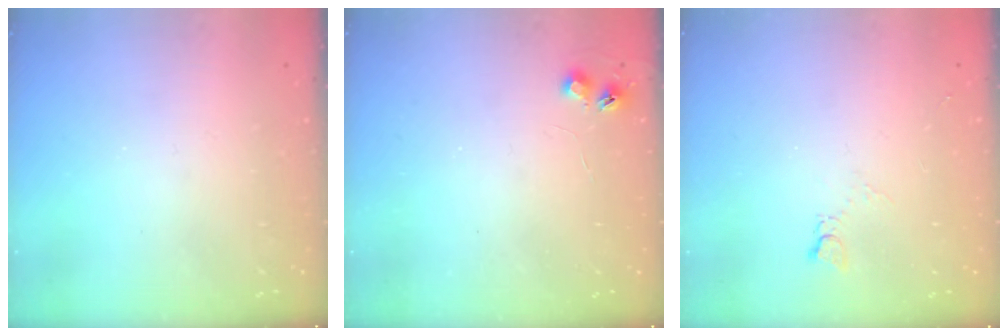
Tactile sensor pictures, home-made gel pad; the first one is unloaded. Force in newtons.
{"total": 4.0, "press": 4.0, "slide": 0.6}
{"total": 2.1, "press": 2.1, "slide": 0.3}